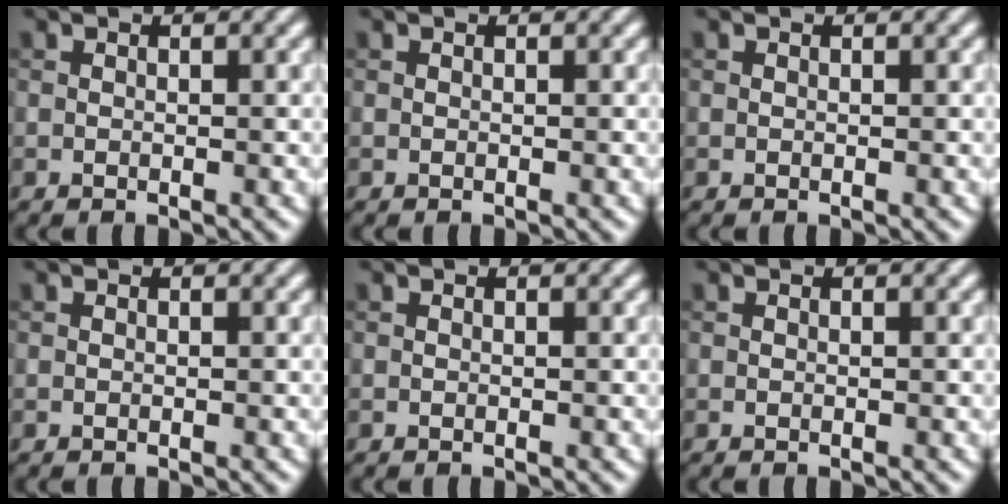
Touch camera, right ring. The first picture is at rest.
{"total": 0.0}
{"total": 0.0}
{"total": 0.0}
{"total": 0.0}
{"total": 0.0}